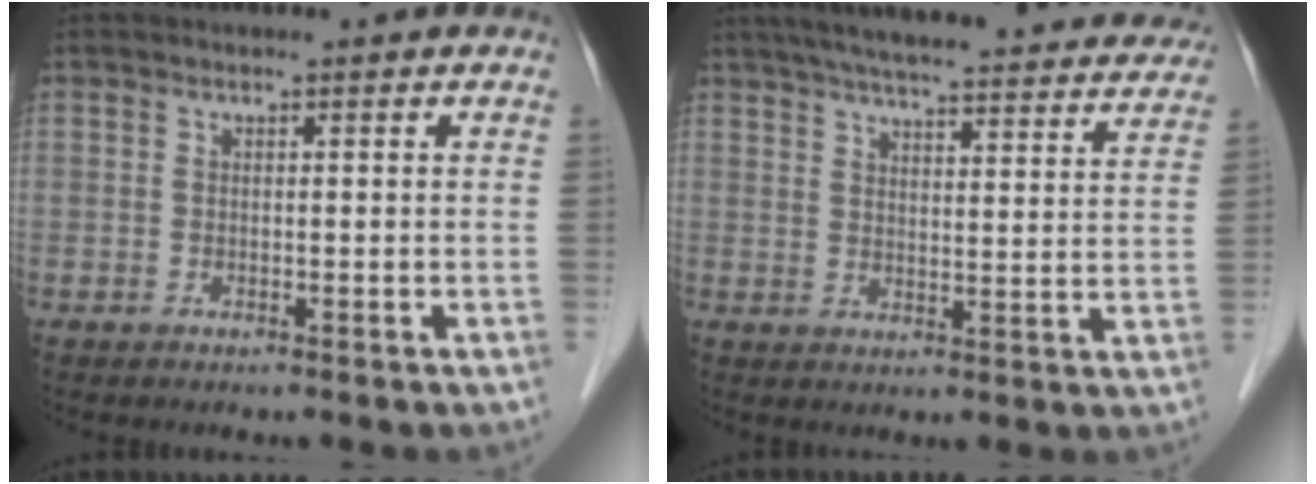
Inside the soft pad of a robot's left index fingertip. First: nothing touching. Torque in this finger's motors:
{"motor_torque": [0.05, -1.21, 0.35, 0.14]}